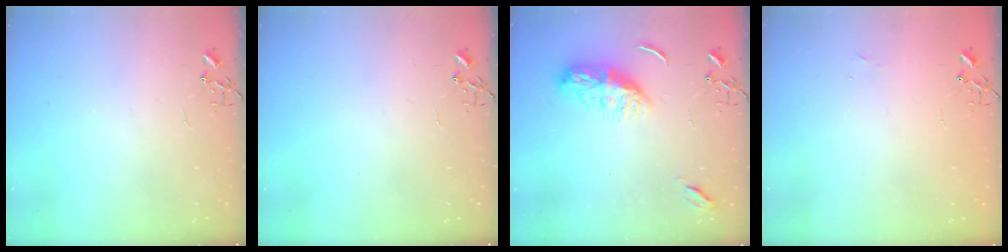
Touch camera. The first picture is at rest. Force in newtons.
{"total": 0.0}
{"total": 10.1, "press": 10.1, "slide": 0.6}
{"total": 4.2, "press": 4.2, "slide": 0.5}